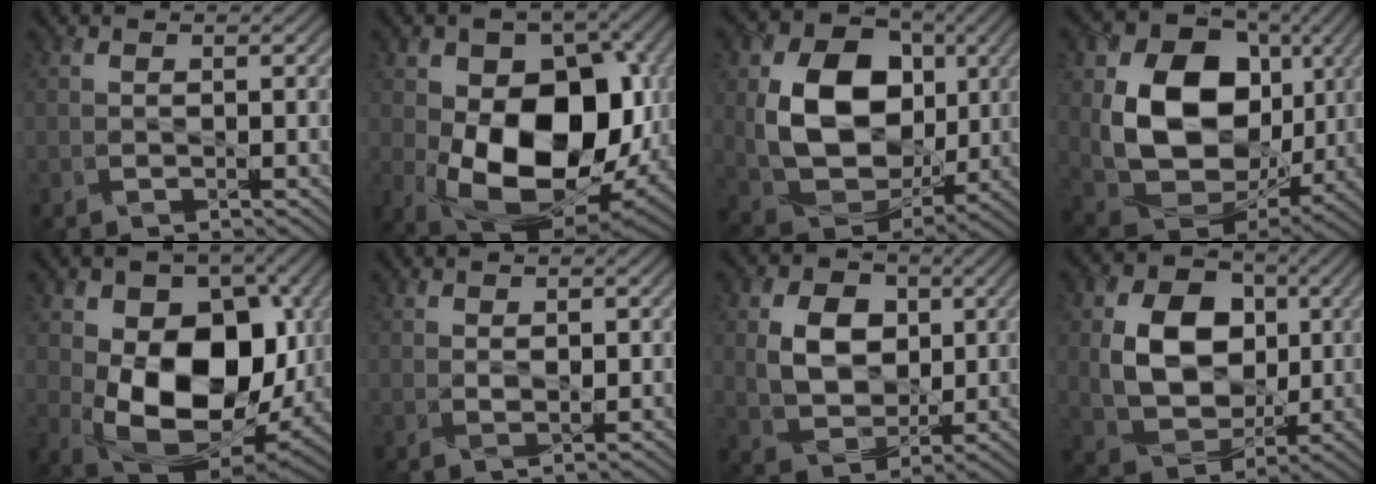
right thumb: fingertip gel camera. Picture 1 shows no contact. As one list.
[{"total": 17.2, "force": [-1.8, 11.3, 12.8], "torque": [-0.202, -0.038, -0.024]}, {"total": 14.3, "force": [1.8, 10.8, 9.2], "torque": [-0.181, -0.010, 0.036]}, {"total": 16.7, "force": [2.4, 12.7, 10.7], "torque": [-0.218, -0.023, 0.048]}, {"total": 16.3, "force": [-0.3, 11.0, 12.0], "torque": [-0.197, -0.037, -0.002]}, {"total": 1.4, "force": [0.7, 0.8, 0.9], "torque": [-0.023, -0.005, 0.017]}, {"total": 8.2, "force": [1.6, 6.3, 5.0], "torque": [-0.113, 0.001, 0.022]}, {"total": 11.1, "force": [1.2, 8.5, 7.0], "torque": [-0.147, -0.003, 0.019]}]